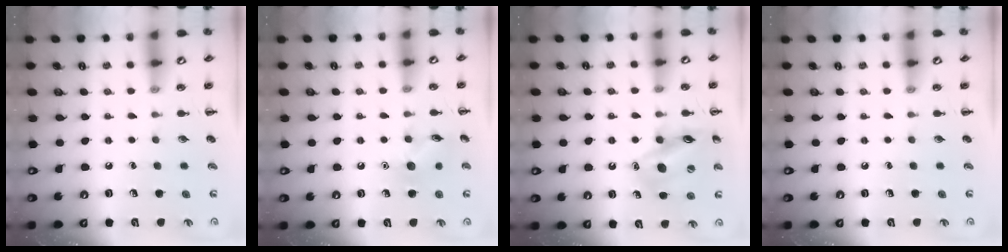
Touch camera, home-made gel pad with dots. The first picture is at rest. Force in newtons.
{"total": 7.5, "press": 7.4, "slide": 1.1}
{"total": 15.1, "press": 14.8, "slide": 2.8}
{"total": 0.0}